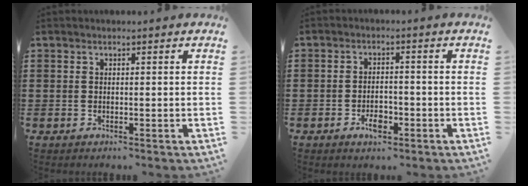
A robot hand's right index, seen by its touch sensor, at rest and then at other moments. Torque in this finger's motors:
{"motor_torque": [1.00, 1.14, 0.06, 0.06]}